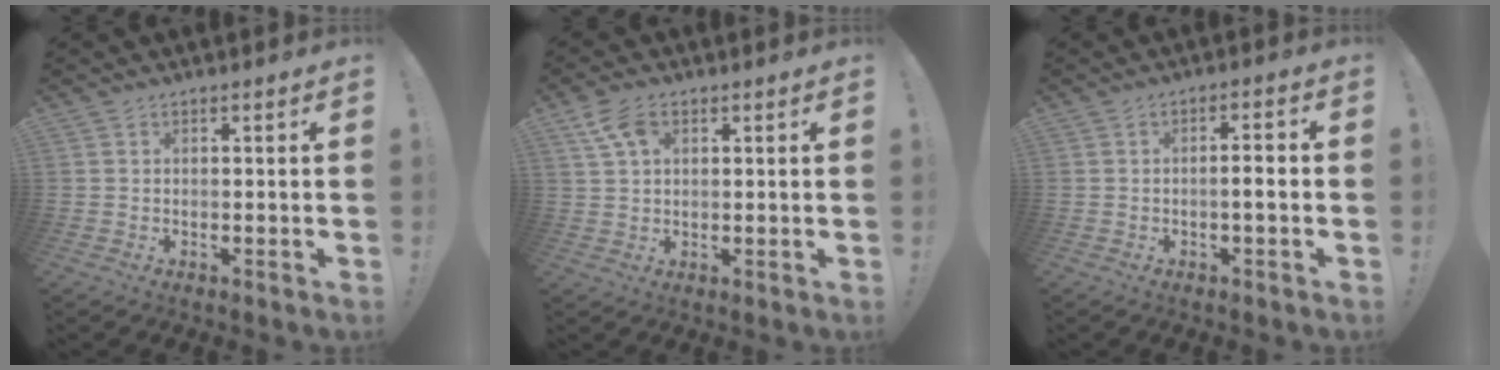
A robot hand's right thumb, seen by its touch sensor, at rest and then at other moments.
{"total": 7.0, "force": [3.1, 4.4, 4.4], "torque": [-0.087, -0.005, 0.063]}
{"total": 4.0, "force": [-1.1, 0.4, 3.8], "torque": [-0.066, 0.003, -0.022]}